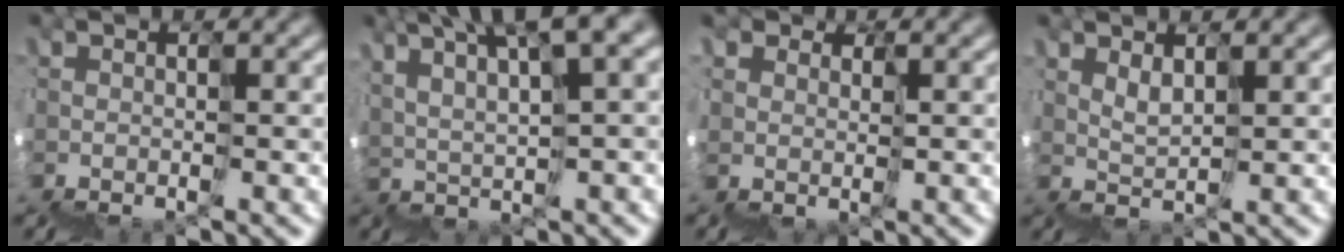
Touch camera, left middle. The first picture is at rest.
{"total": 8.0, "force": [7.0, -0.5, 3.9], "torque": [-0.060, 0.060, 0.118]}
{"total": 3.3, "force": [2.0, 2.6, -0.1], "torque": [0.000, 0.006, 0.035]}
{"total": 4.5, "force": [3.5, -1.7, -2.4], "torque": [0.035, 0.043, 0.058]}